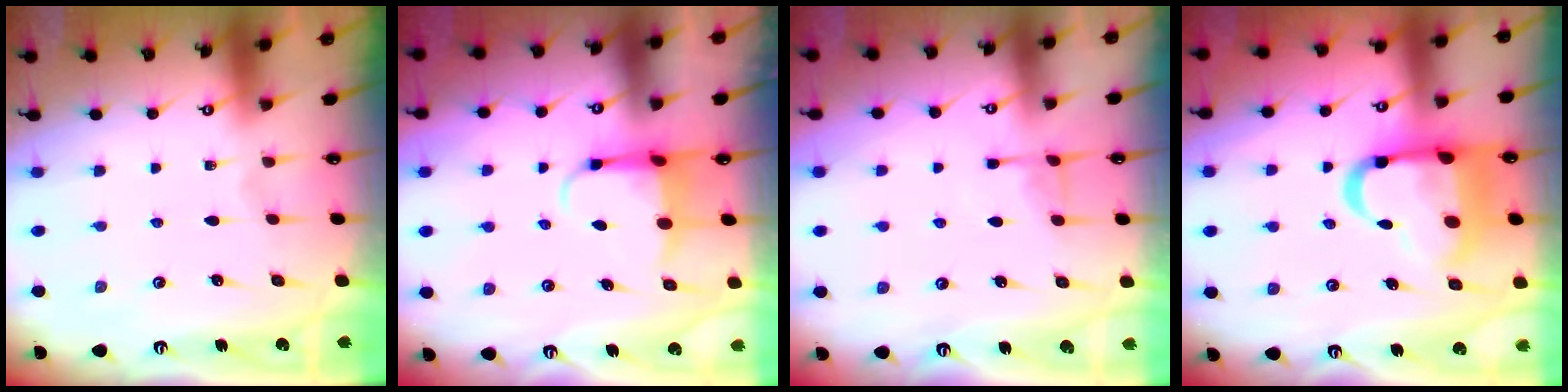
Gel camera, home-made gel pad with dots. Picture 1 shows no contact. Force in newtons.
{"total": 5.0, "press": 4.9, "slide": 1.1}
{"total": 4.2, "press": 4.1, "slide": 0.9}
{"total": 17.2, "press": 17.1, "slide": 1.9}